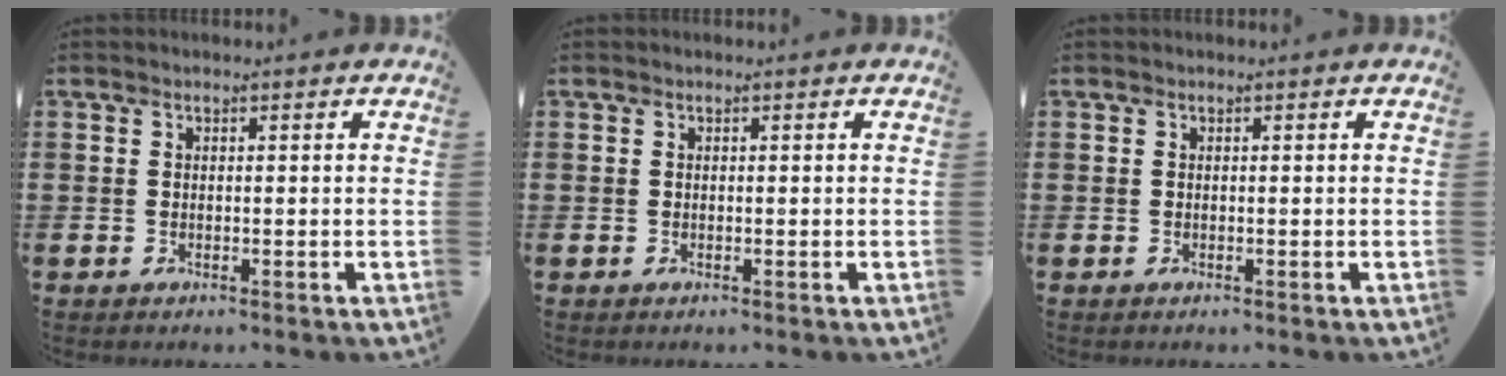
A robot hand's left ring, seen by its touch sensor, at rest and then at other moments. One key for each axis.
{"total": 0.0}
{"total": 0.0}